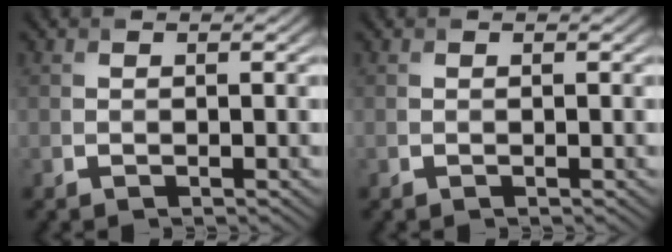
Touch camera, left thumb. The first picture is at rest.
{"total": 0.0}